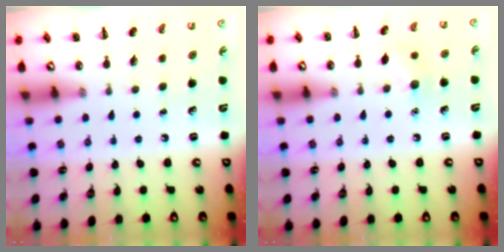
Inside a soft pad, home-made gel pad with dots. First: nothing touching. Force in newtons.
{"total": 7.4, "press": 7.2, "slide": 1.7}